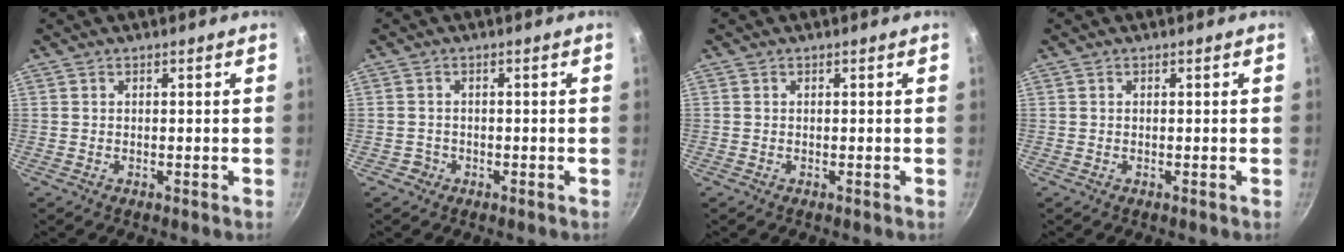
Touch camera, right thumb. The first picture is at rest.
{"total": 1.7, "force": [-0.8, 1.5, 0.2], "torque": [0.004, 0.013, -0.008]}
{"total": 0.0}
{"total": 0.0}